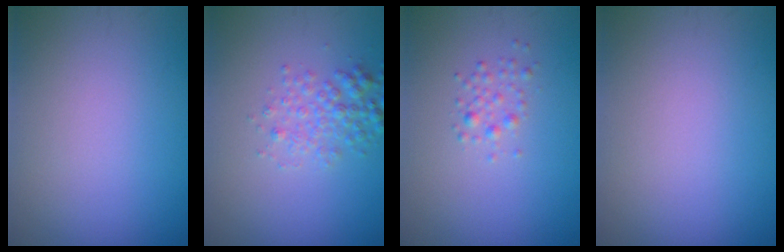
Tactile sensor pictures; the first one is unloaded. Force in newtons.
{"total": 2.5, "press": 2.5, "slide": 0.0}
{"total": 1.2, "press": 1.2, "slide": 0.0}
{"total": 0.0}